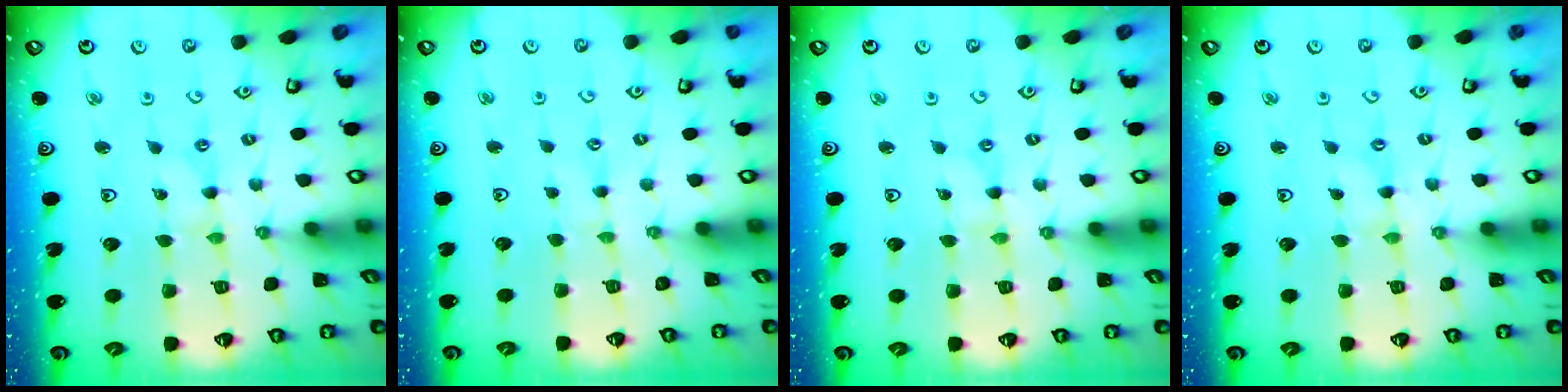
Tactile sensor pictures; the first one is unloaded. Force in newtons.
{"total": 0.0}
{"total": 0.0}
{"total": 0.0}